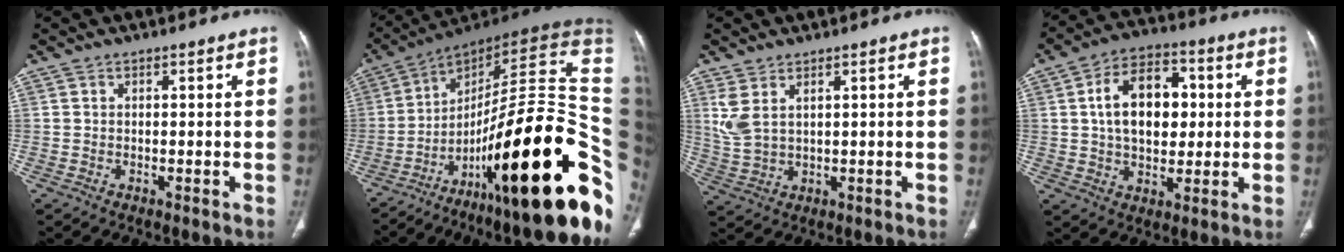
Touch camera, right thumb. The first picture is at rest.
{"total": 39.9, "force": [-11.2, 11.0, 36.7], "torque": [-0.447, 0.079, -0.167]}
{"total": 5.5, "force": [2.4, 2.7, 4.1], "torque": [-0.097, -0.006, 0.063]}
{"total": 14.4, "force": [2.0, 9.3, 10.8], "torque": [-0.138, 0.010, 0.028]}